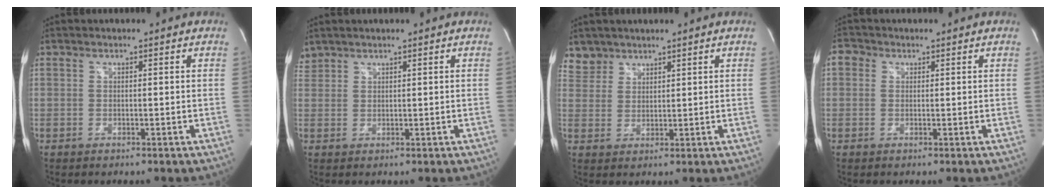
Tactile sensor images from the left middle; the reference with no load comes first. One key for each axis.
{"total": 1.7, "fx": 1.6, "fy": 0.5, "fz": -0.1, "tx": -0.002, "ty": 0.014, "tz": 0.036}
{"total": 3.7, "fx": 3.1, "fy": 2.0, "fz": -0.5, "tx": 0.019, "ty": 0.004, "tz": 0.060}
{"total": 2.2, "fx": 0.6, "fy": 1.9, "fz": 0.7, "tx": -0.008, "ty": 0.010, "tz": 0.006}